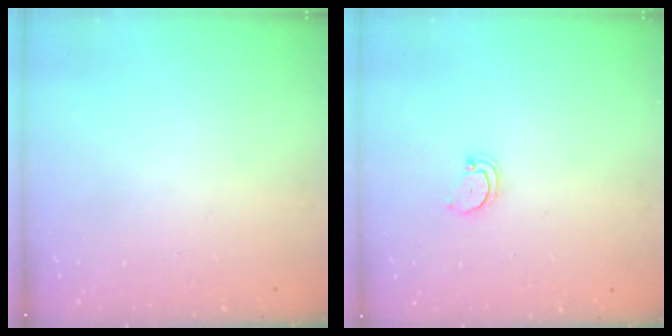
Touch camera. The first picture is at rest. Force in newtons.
{"total": 2.7, "press": 2.7, "slide": 0.3}